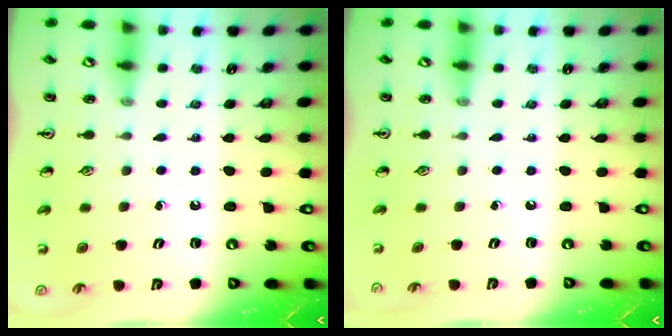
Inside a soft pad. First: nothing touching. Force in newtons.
{"total": 0.0}